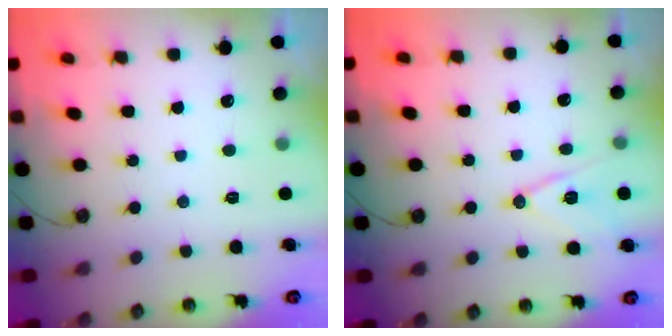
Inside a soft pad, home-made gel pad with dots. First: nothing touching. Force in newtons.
{"total": 10.8, "press": 10.3, "slide": 3.3}